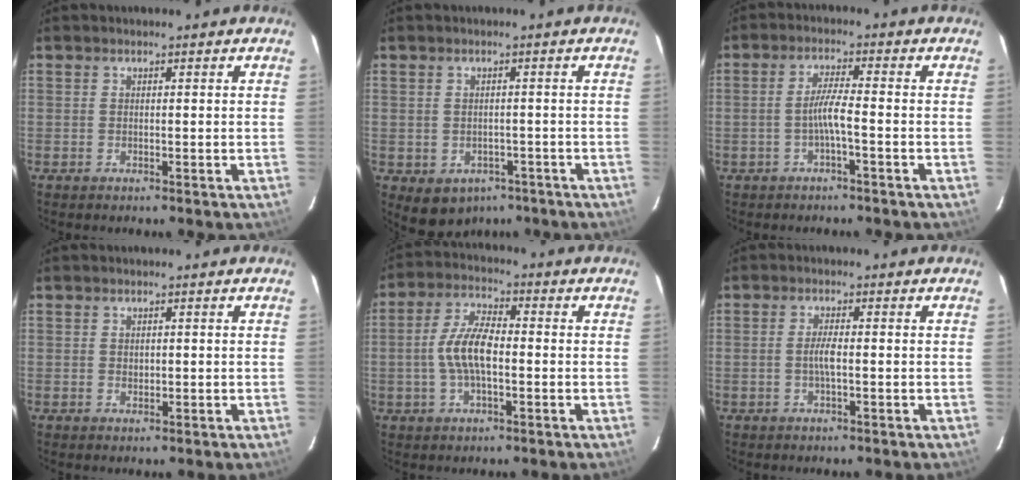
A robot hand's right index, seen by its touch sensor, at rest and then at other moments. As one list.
[{"total": 6.6, "force": [-3.6, 5.1, 2.1], "torque": [-0.037, 0.005, -0.029]}, {"total": 3.5, "force": [-1.5, -0.3, 3.1], "torque": [-0.066, 0.005, -0.029]}, {"total": 0.9, "force": [0.2, 0.8, 0.4], "torque": [-0.004, 0.002, 0.005]}, {"total": 8.1, "force": [-1.2, 3.3, 7.3], "torque": [-0.148, 0.011, -0.023]}, {"total": 2.4, "force": [-0.5, 0.2, 2.4], "torque": [-0.046, 0.001, -0.010]}]